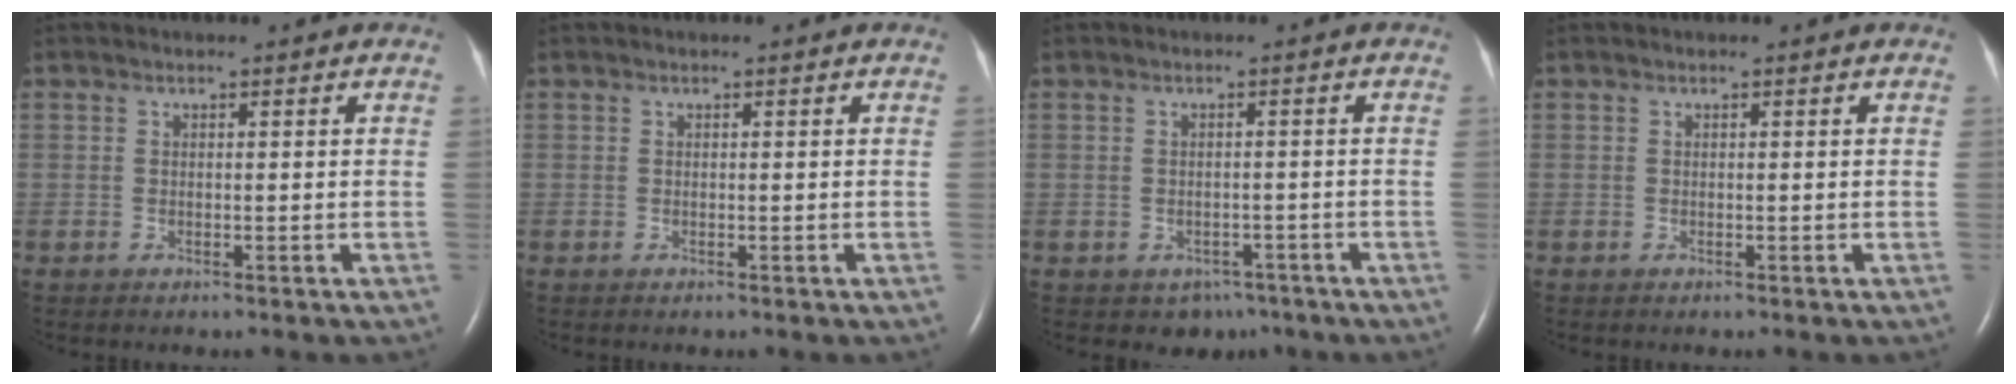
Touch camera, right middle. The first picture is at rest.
{"total": 0.0}
{"total": 3.3, "force": [-2.2, 2.3, 0.8], "torque": [-0.009, 0.007, -0.022]}
{"total": 0.0}